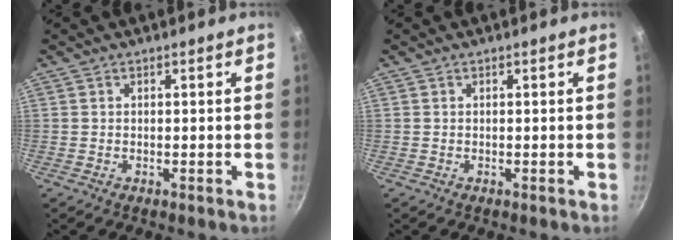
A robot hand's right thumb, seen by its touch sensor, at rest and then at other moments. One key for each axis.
{"total": 0.0}